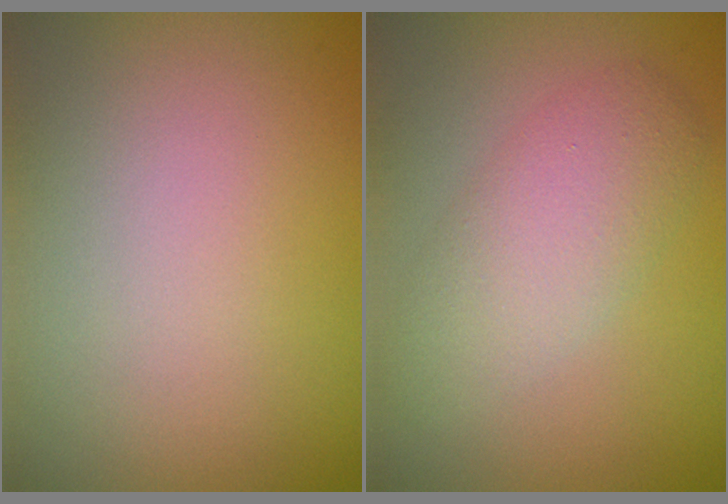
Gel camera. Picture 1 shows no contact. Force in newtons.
{"total": 3.9, "press": 3.9, "slide": 0.2}